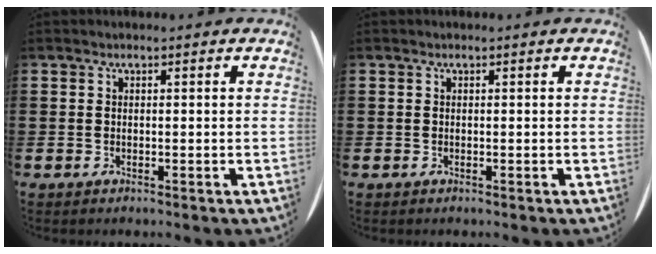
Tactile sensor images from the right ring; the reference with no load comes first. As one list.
[{"total": 0.0}]